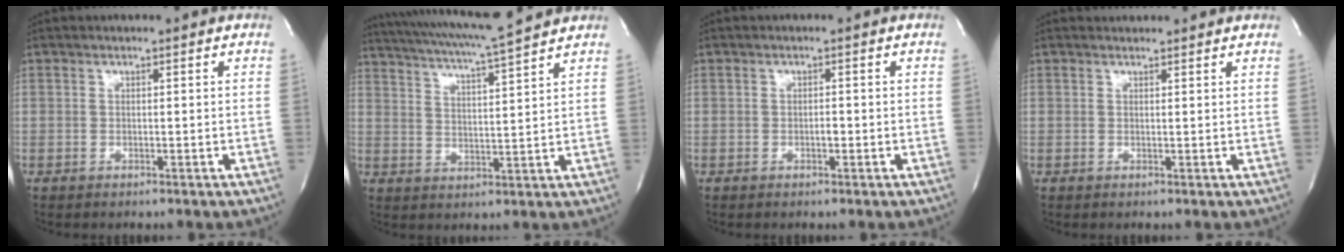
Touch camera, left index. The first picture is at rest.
{"total": 14.0, "force": [12.5, -1.0, 6.4], "torque": [-0.122, 0.006, 0.189]}
{"total": 0.7, "force": [-0.3, 0.3, 0.6], "torque": [-0.011, 0.001, -0.005]}
{"total": 2.5, "force": [2.5, 0.4, 0.2], "torque": [-0.015, 0.017, 0.031]}